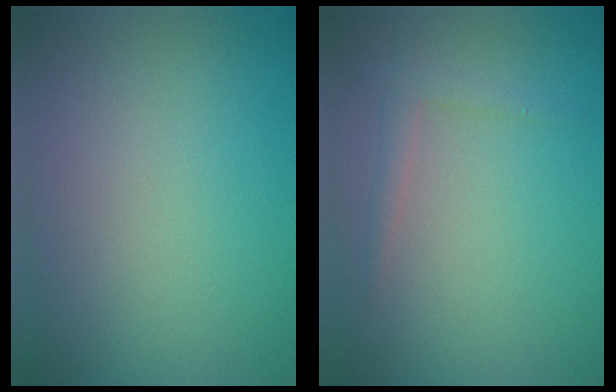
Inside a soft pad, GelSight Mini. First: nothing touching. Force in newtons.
{"total": 1.5, "press": 1.4, "slide": 0.1}